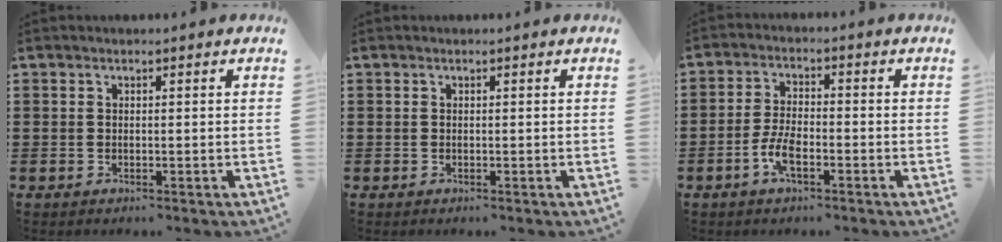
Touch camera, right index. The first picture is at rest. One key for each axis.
{"total": 0.0}
{"total": 4.7, "fx": -2.2, "fy": 1.8, "fz": 3.8, "tx": -0.092, "ty": -0.002, "tz": -0.047}